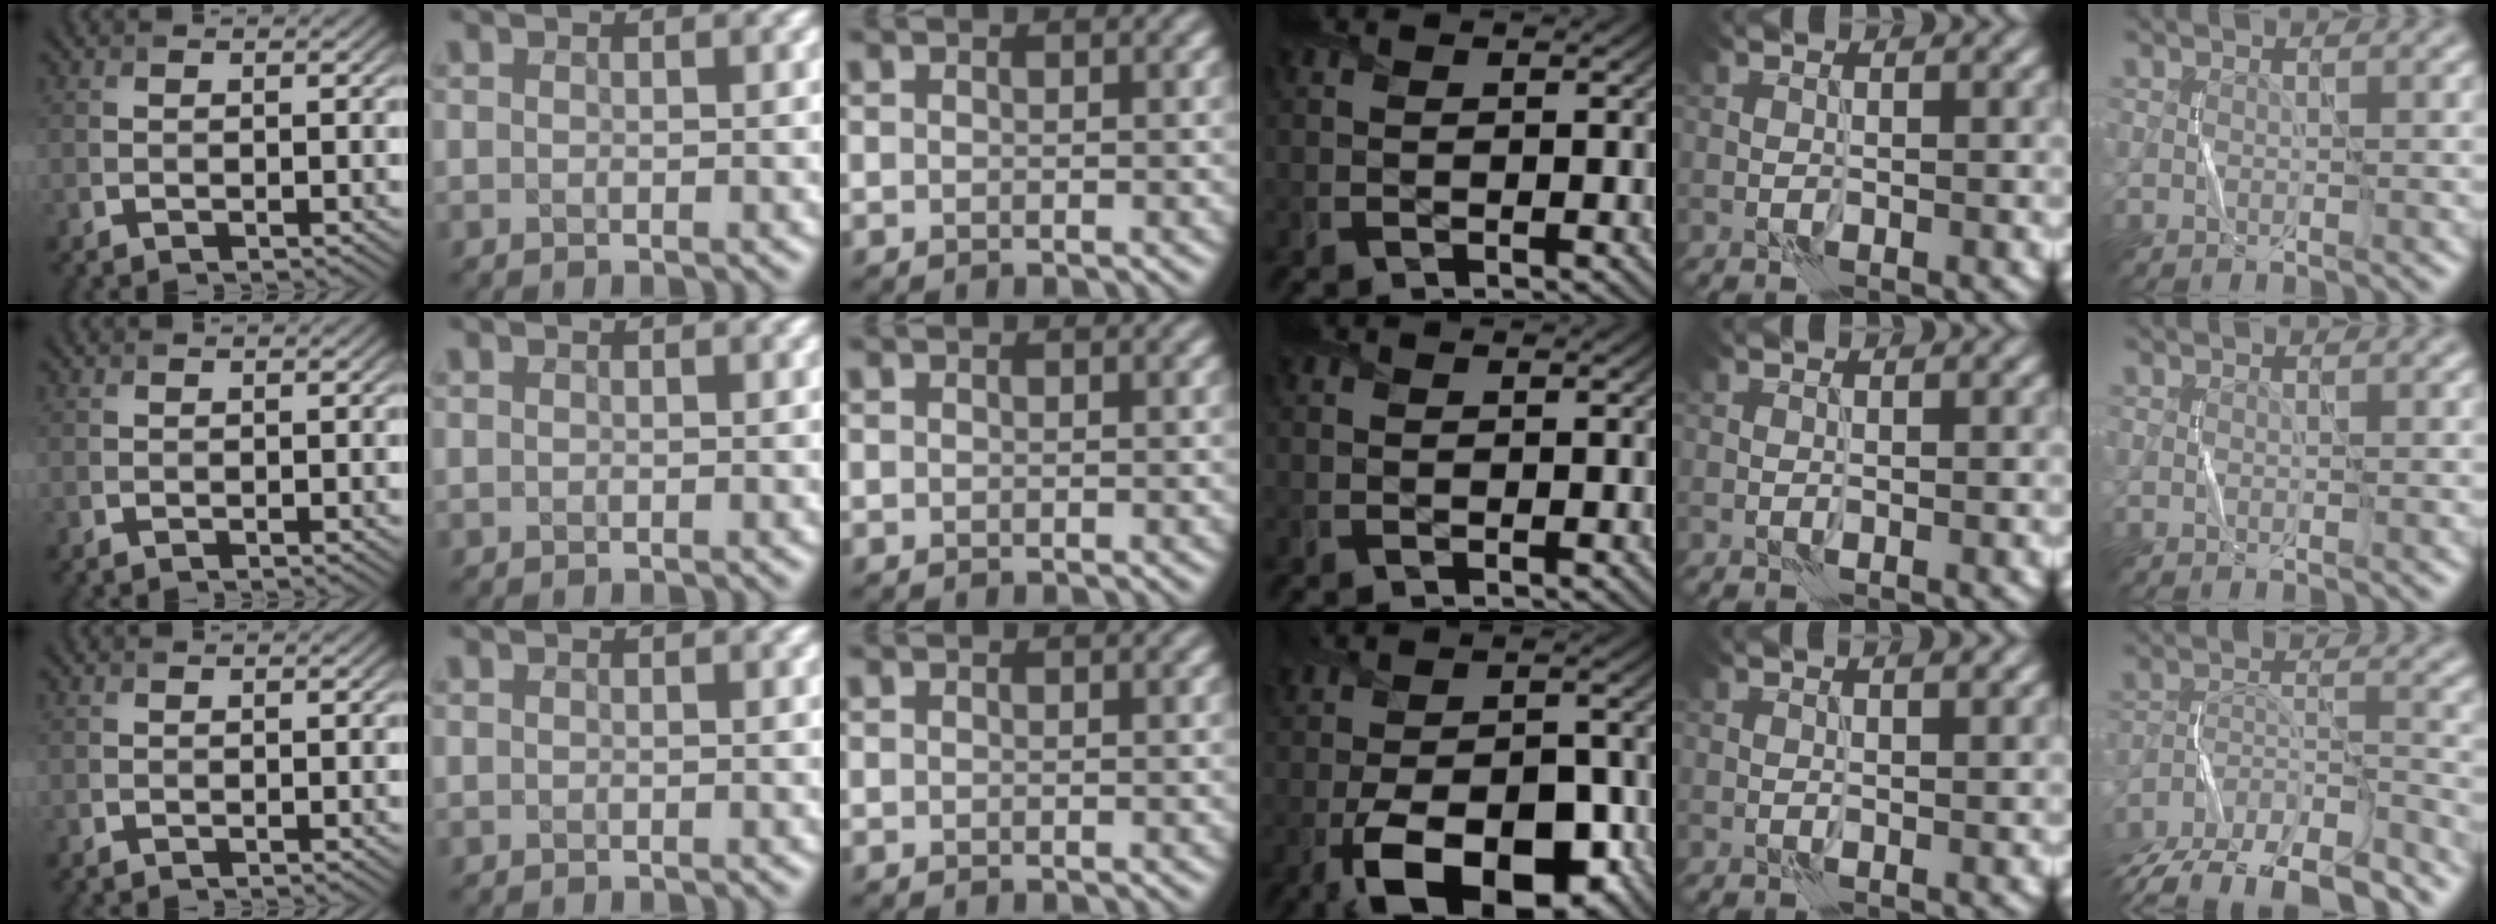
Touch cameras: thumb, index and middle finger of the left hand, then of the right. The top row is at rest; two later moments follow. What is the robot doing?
{"motion": "fold", "object": "scarf"}